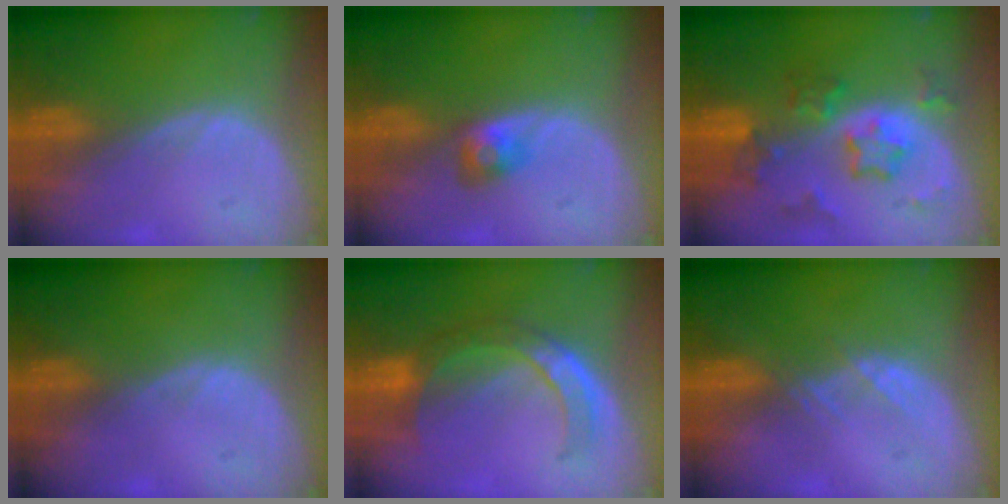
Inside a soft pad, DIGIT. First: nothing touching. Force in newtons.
{"total": 2.9, "press": 2.5, "slide": 1.4}
{"total": 7.8, "press": 6.8, "slide": 3.9}
{"total": 0.0}
{"total": 6.6, "press": 6.2, "slide": 2.3}
{"total": 1.9, "press": 1.8, "slide": 0.8}